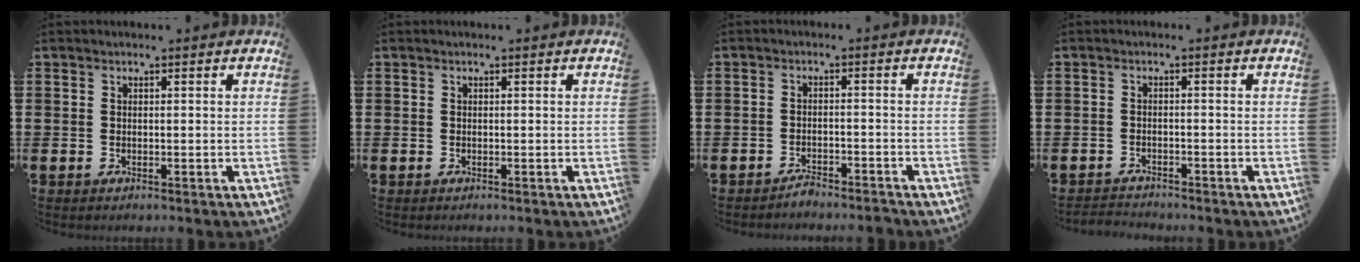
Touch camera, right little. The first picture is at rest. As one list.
[{"total": 0.0}, {"total": 1.8, "force": [-1.8, 0.0, 0.1], "torque": [-0.008, 0.005, -0.038]}, {"total": 1.4, "force": [-1.4, 0.0, -0.2], "torque": [-0.002, 0.004, -0.030]}]